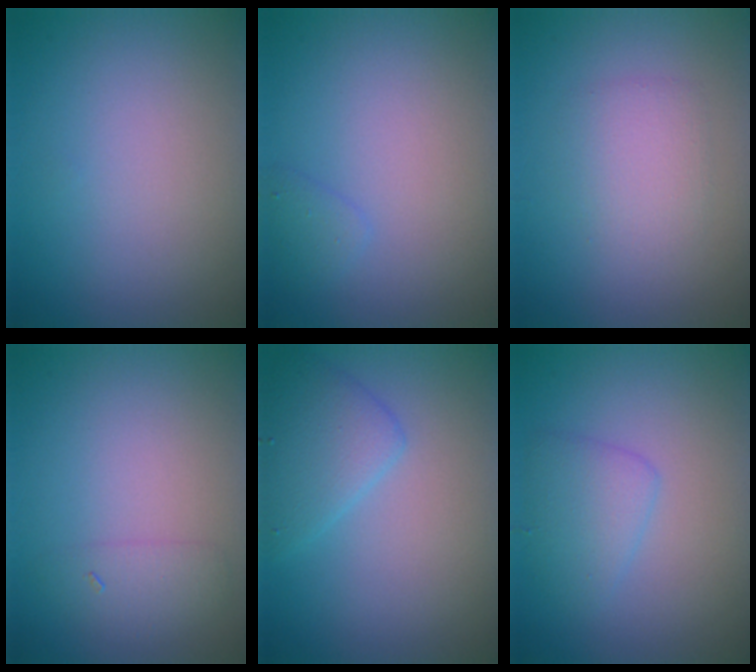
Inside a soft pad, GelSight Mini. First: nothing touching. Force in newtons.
{"total": 1.1, "press": 1.1, "slide": 0.0}
{"total": 2.3, "press": 2.3, "slide": 0.1}
{"total": 1.6, "press": 1.6, "slide": 0.1}
{"total": 3.3, "press": 3.3, "slide": 0.2}
{"total": 2.5, "press": 2.5, "slide": 0.1}